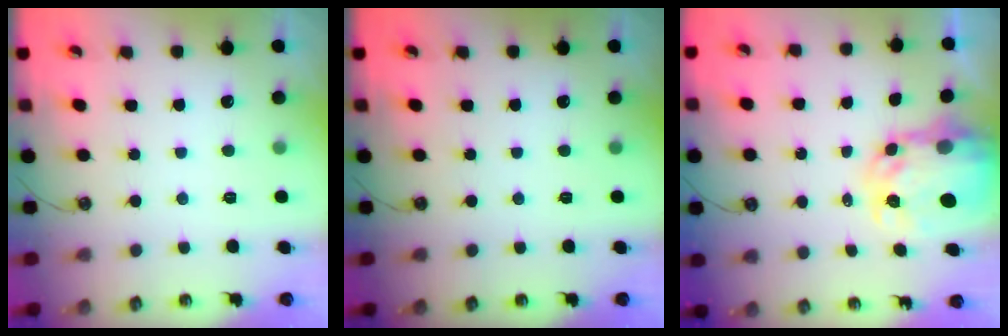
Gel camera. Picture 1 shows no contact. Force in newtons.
{"total": 0.0}
{"total": 7.4, "press": 7.4, "slide": 0.7}